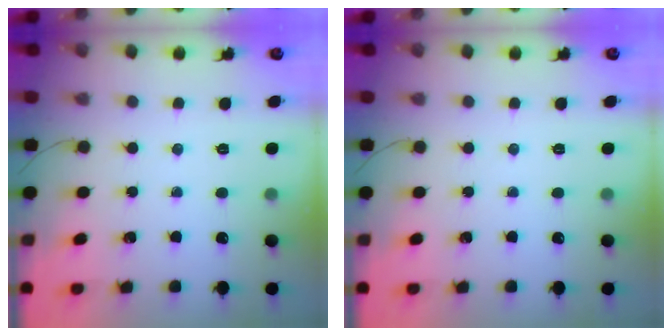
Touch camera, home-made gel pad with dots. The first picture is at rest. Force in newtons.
{"total": 0.0}